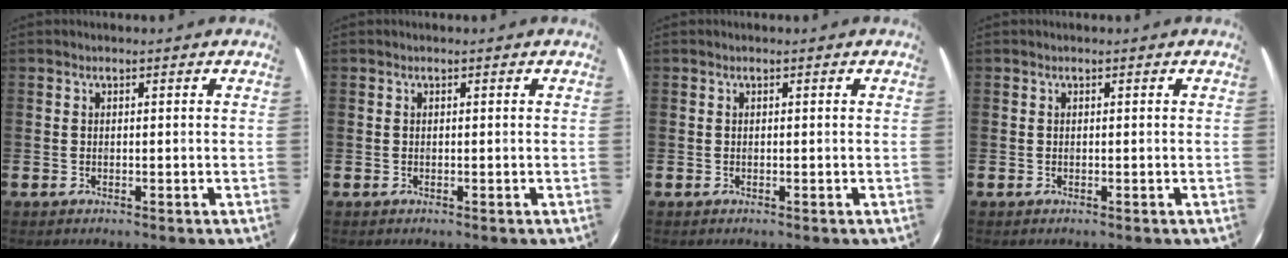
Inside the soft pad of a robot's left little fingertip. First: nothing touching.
{"total": 0.0}
{"total": 0.0}
{"total": 0.0}